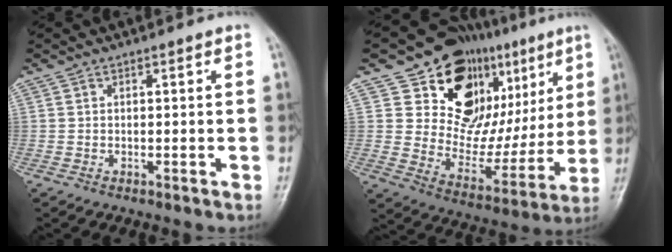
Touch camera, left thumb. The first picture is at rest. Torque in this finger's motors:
{"motor_torque": [1.46, 1.56, 1.30, -1.33, 0.14]}